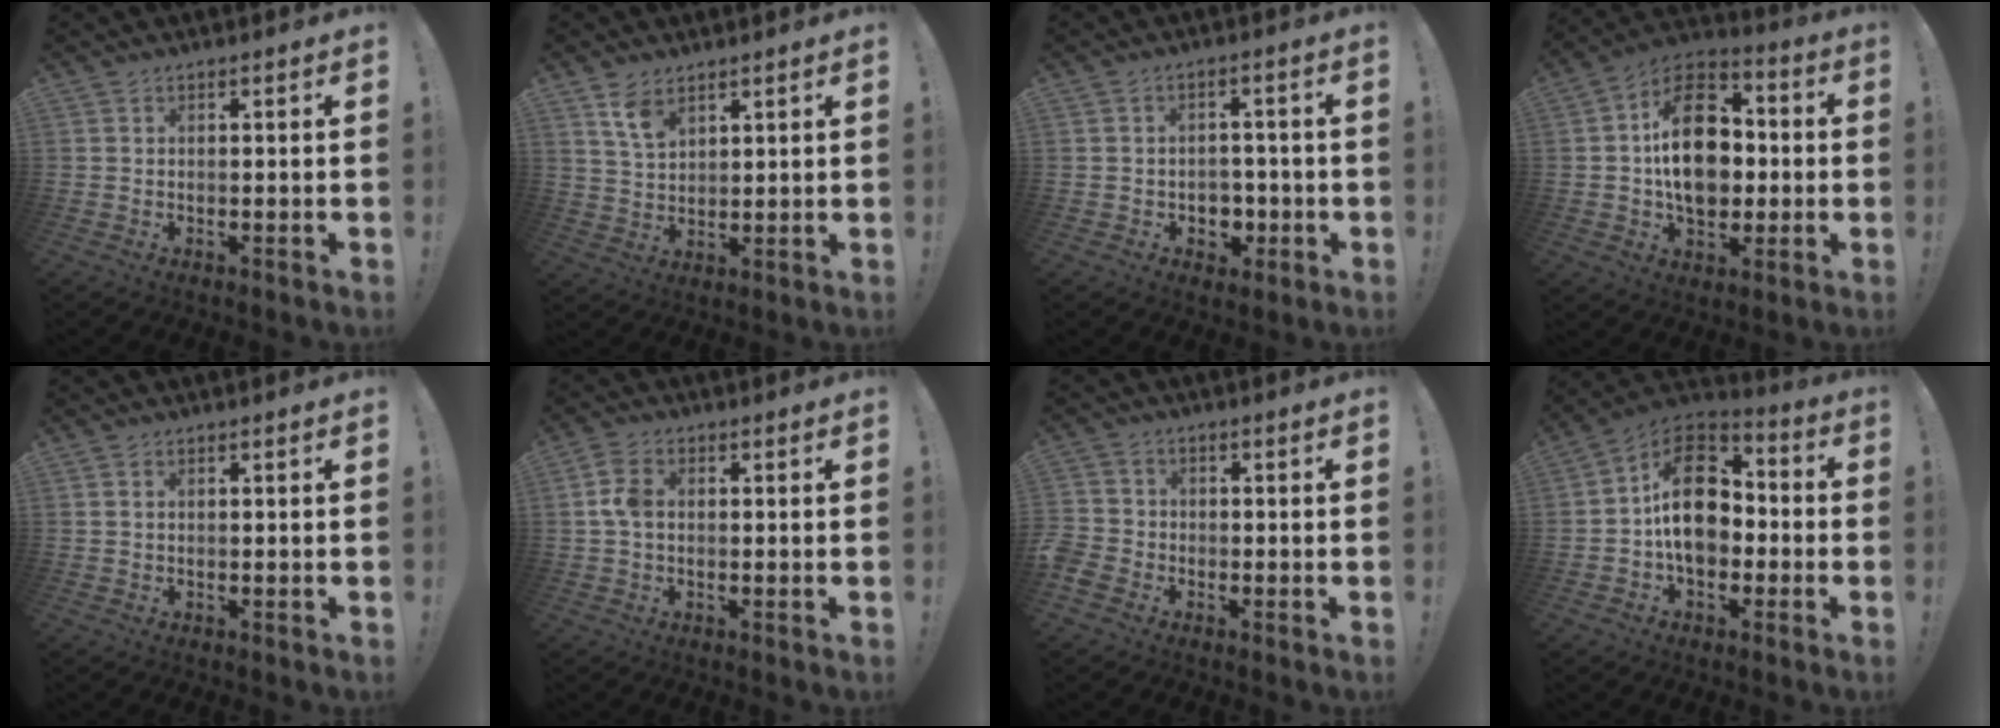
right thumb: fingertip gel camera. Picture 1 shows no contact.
{"total": 6.6, "force": [4.5, 3.6, 3.2], "torque": [-0.056, -0.023, 0.085]}
{"total": 5.4, "force": [-0.8, 5.1, 1.8], "torque": [-0.021, -0.001, -0.009]}
{"total": 20.6, "force": [0.4, 14.7, 14.5], "torque": [-0.225, 0.014, 0.016]}
{"total": 0.6, "force": [0.3, 0.3, 0.4], "torque": [-0.014, 0.003, 0.007]}
{"total": 5.5, "force": [0.2, 3.7, 4.1], "torque": [-0.085, 0.009, 0.004]}
{"total": 4.8, "force": [-2.5, 3.8, 1.4], "torque": [-0.045, 0.014, -0.047]}
{"total": 18.5, "force": [0.0, 13.1, 13.0], "torque": [-0.205, 0.021, 0.004]}